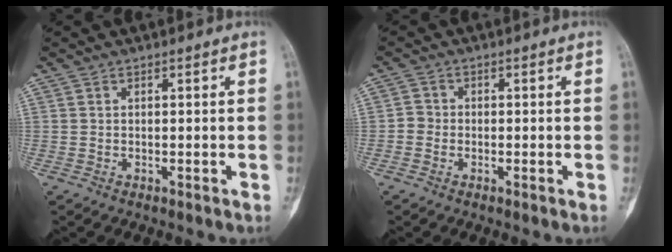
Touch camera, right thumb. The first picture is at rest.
{"total": 1.8, "force": [-0.6, 1.6, 0.5], "torque": [-0.003, 0.007, -0.020]}